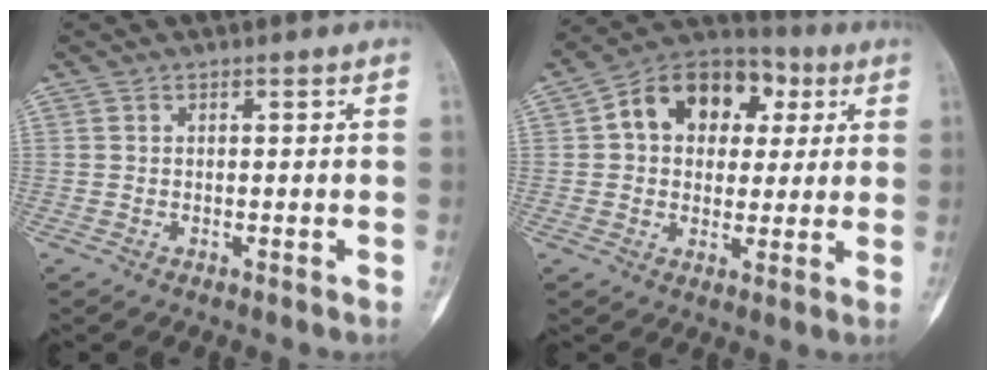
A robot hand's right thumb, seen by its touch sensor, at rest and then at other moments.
{"total": 15.3, "force": [3.8, 11.3, 9.6], "torque": [-0.105, 0.021, 0.051]}